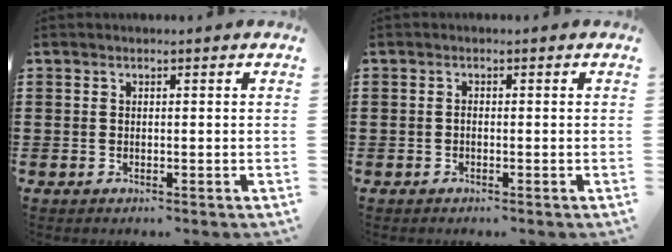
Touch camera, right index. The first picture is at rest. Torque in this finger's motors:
{"motor_torque": [0.05, 0.13, 0.07, 0.01]}